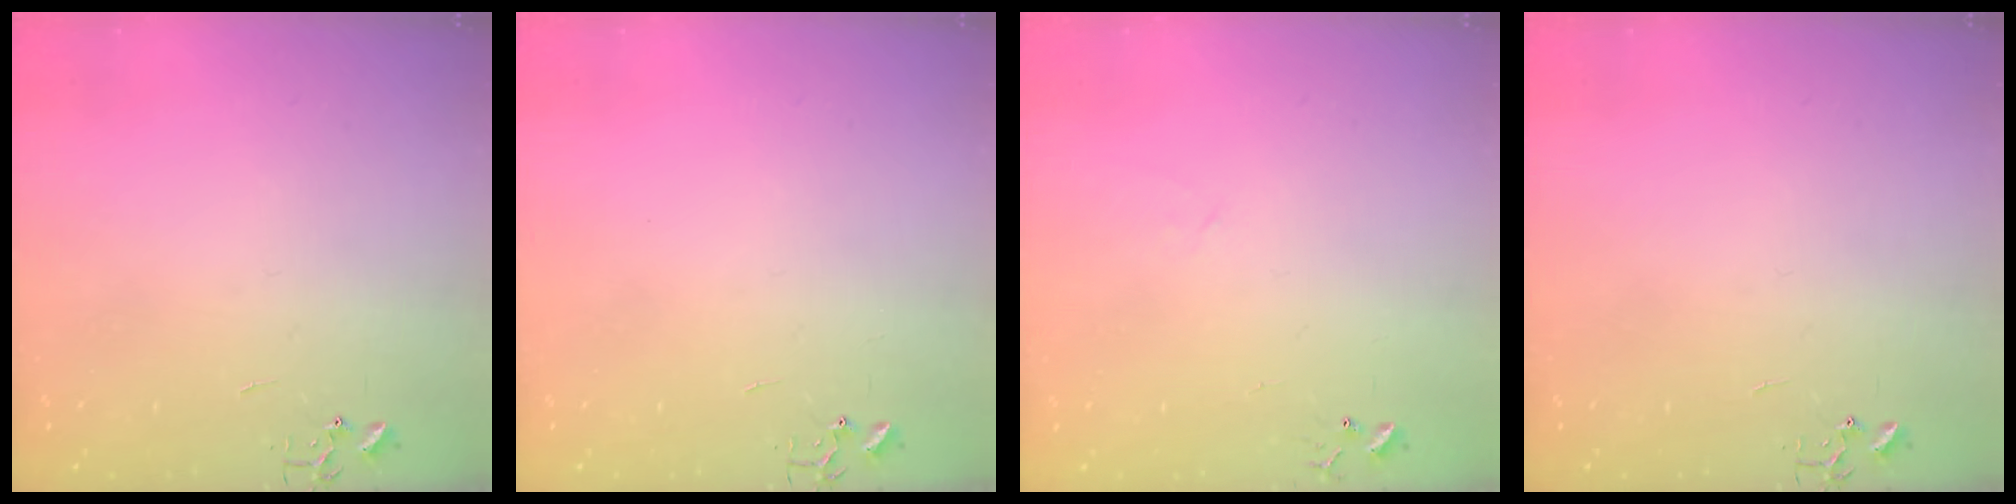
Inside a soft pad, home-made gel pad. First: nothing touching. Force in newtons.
{"total": 0.0}
{"total": 4.6, "press": 4.5, "slide": 0.6}
{"total": 0.0}